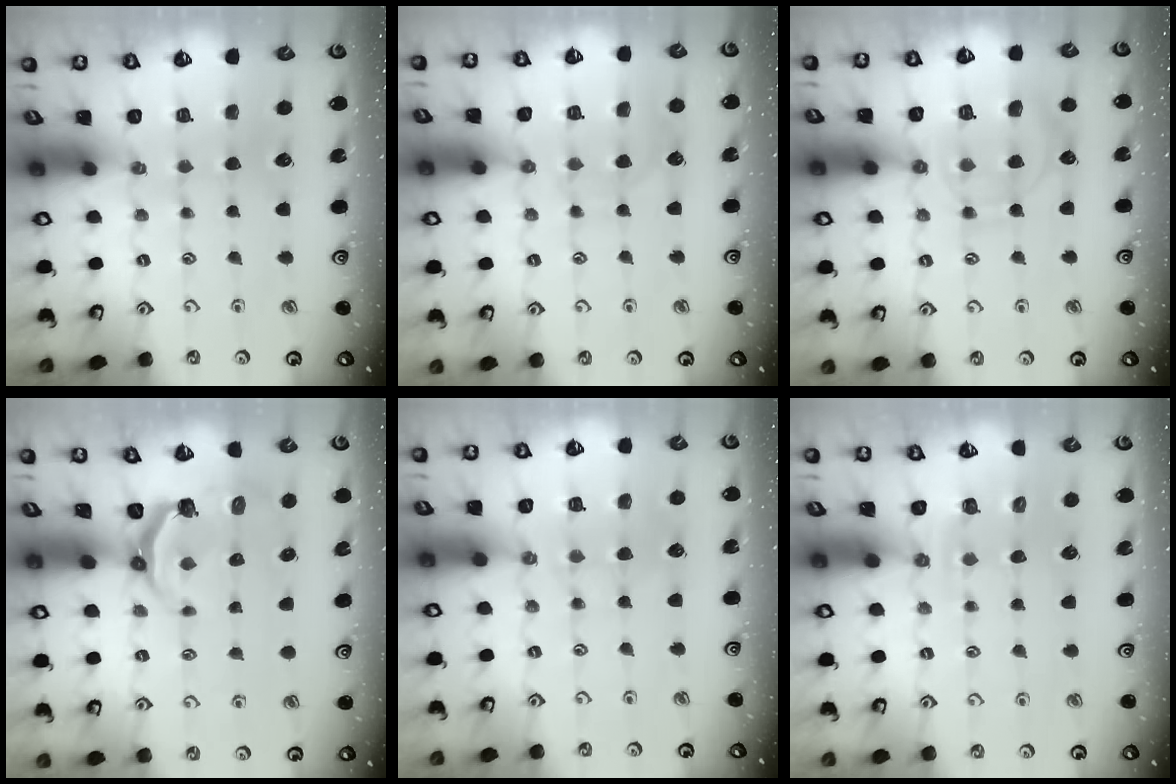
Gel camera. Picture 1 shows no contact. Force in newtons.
{"total": 7.0, "press": 6.9, "slide": 0.4}
{"total": 9.5, "press": 9.4, "slide": 1.0}
{"total": 4.8, "press": 3.3, "slide": 3.4}
{"total": 4.7, "press": 4.6, "slide": 0.6}
{"total": 2.9, "press": 2.6, "slide": 1.2}